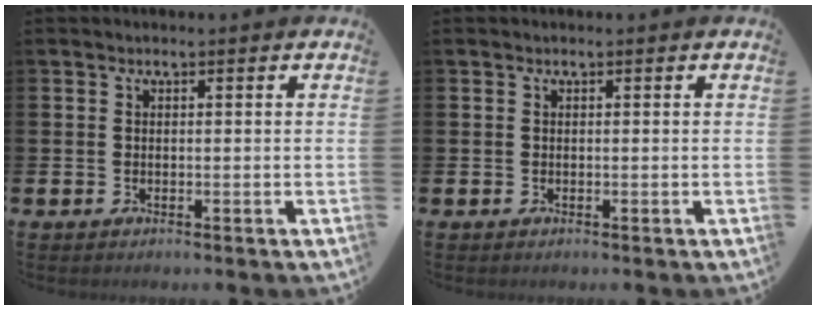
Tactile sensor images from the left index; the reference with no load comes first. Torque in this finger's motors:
{"motor_torque": [-0.02, 0.01, 0.00, 0.00]}